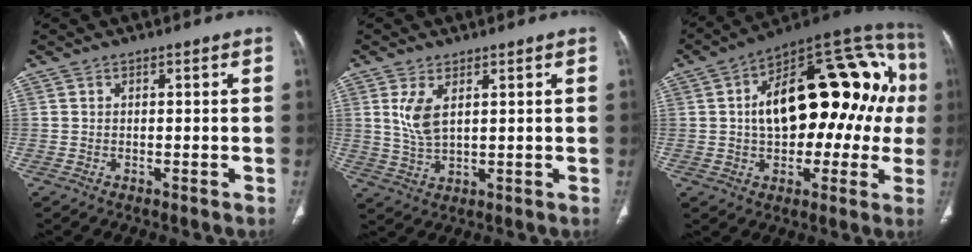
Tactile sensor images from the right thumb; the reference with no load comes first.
{"total": 5.5, "force": [2.0, 2.5, 4.5], "torque": [-0.096, -0.011, 0.051]}
{"total": 28.1, "force": [2.9, 14.9, 23.7], "torque": [-0.320, 0.061, 0.043]}